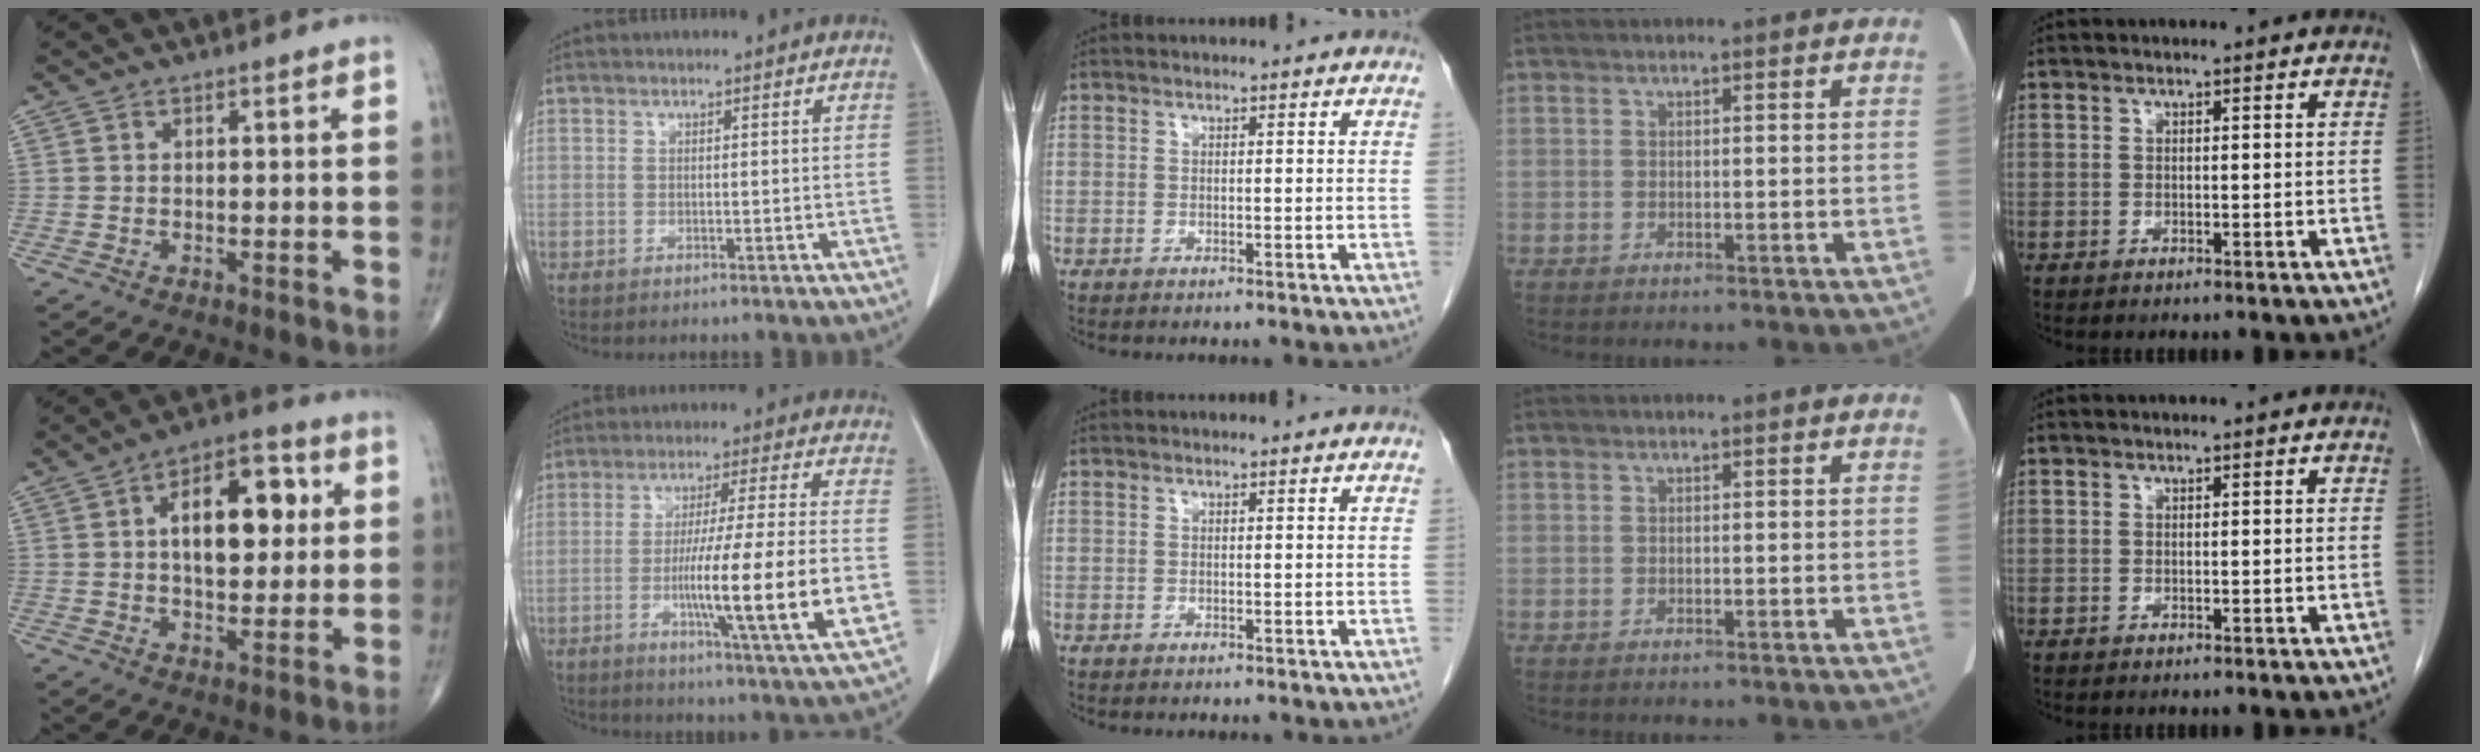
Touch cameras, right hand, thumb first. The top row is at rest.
{"thumb": {"total": 14.4, "force": [3.0, 7.7, 11.9], "torque": [-0.147, 0.009, 0.040]}, "index": {"total": 16.6, "force": [-3.3, -0.6, 16.3], "torque": [-0.264, -0.017, -0.058]}}